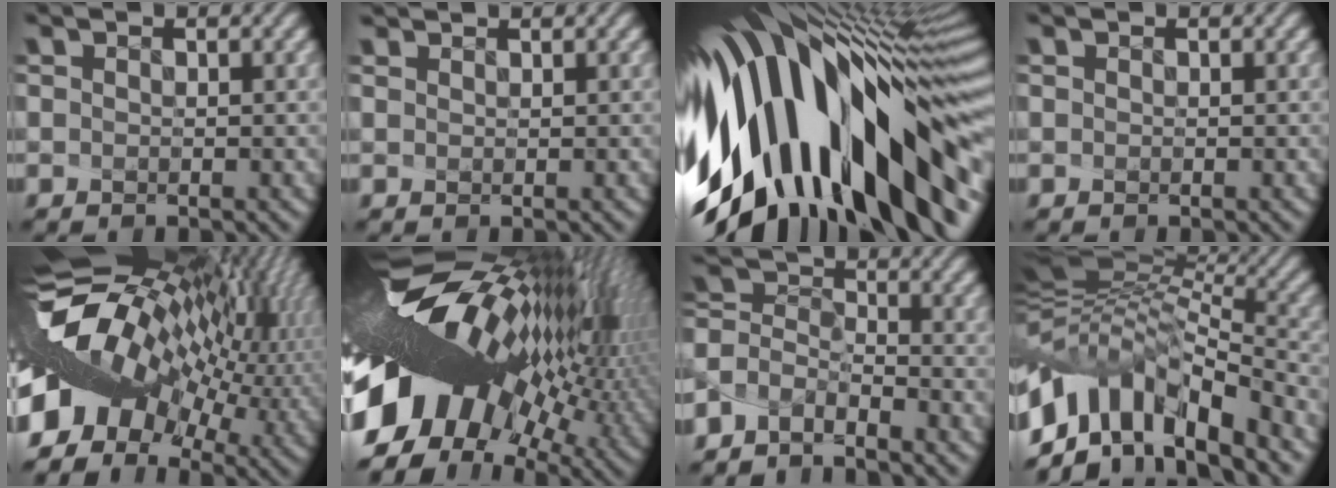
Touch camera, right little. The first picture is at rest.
{"total": 0.6, "force": [0.4, -0.3, -0.4], "torque": [0.003, 0.005, 0.008]}
{"total": 16.1, "force": [-4.3, 7.3, 13.7], "torque": [-0.227, -0.035, -0.054]}
{"total": 0.0}
{"total": 13.6, "force": [-2.1, 8.8, 10.1], "torque": [-0.201, 0.000, -0.035]}
{"total": 18.1, "force": [-1.9, 9.9, 15.1], "torque": [-0.283, -0.017, -0.040]}
{"total": 4.2, "force": [-4.2, 0.2, -0.6], "torque": [0.004, -0.009, -0.080]}
{"total": 10.8, "force": [-6.8, 4.6, 7.0], "torque": [-0.136, 0.009, -0.120]}